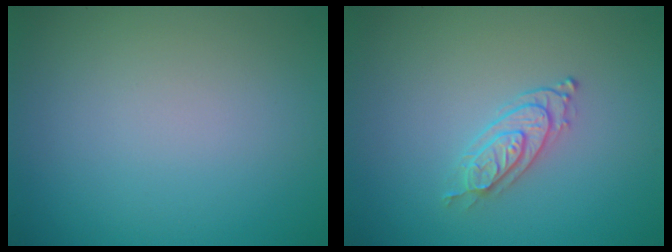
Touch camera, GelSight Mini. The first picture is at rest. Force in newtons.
{"total": 2.3, "press": 2.0, "slide": 1.1}